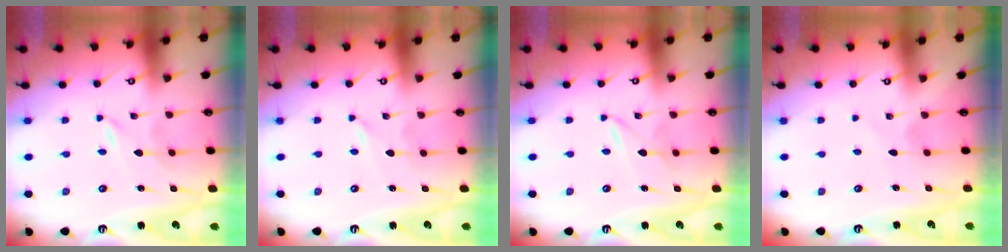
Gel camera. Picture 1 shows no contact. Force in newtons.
{"total": 0.0}
{"total": 1.7, "press": 1.7, "slide": 0.0}
{"total": 2.8, "press": 2.8, "slide": 0.3}